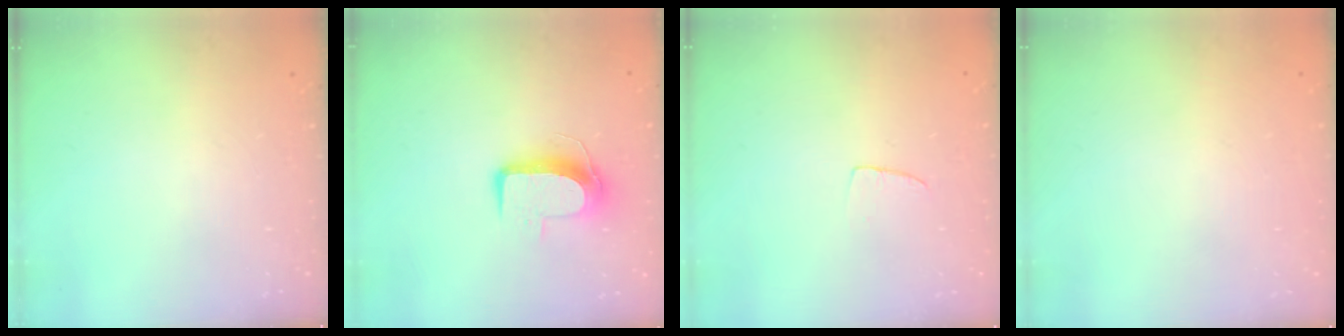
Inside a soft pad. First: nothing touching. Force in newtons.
{"total": 10.6, "press": 10.6, "slide": 0.8}
{"total": 4.3, "press": 4.3, "slide": 0.3}
{"total": 0.0}